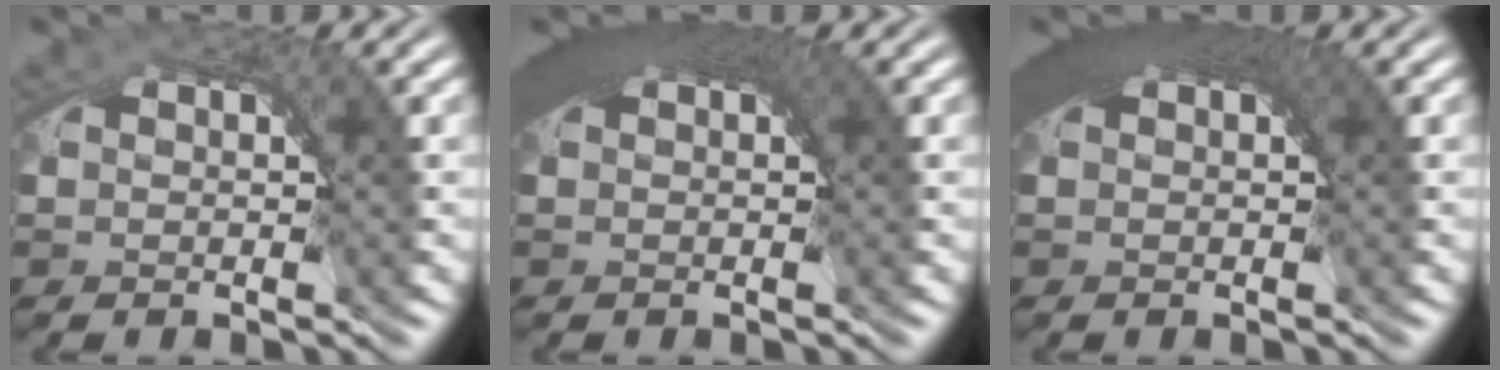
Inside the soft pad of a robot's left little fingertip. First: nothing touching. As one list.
[{"total": 5.1, "force": [1.6, 1.8, 4.4], "torque": [-0.054, 0.013, 0.019]}, {"total": 5.5, "force": [1.7, 2.0, 4.9], "torque": [-0.059, 0.014, 0.018]}]